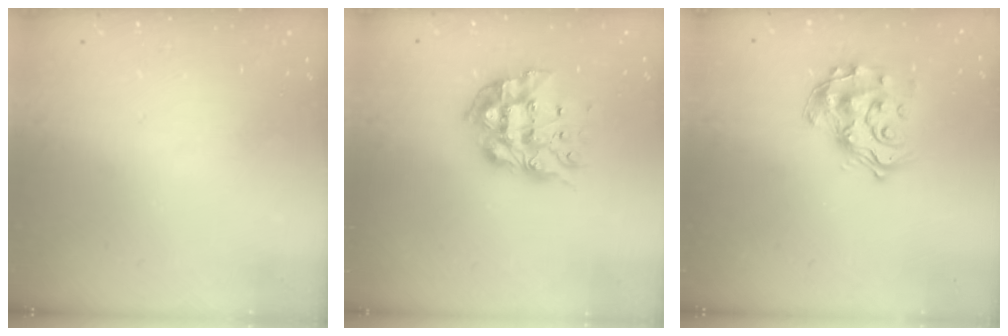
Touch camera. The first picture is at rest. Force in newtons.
{"total": 12.4, "press": 12.4, "slide": 0.8}
{"total": 17.0, "press": 17.0, "slide": 1.1}